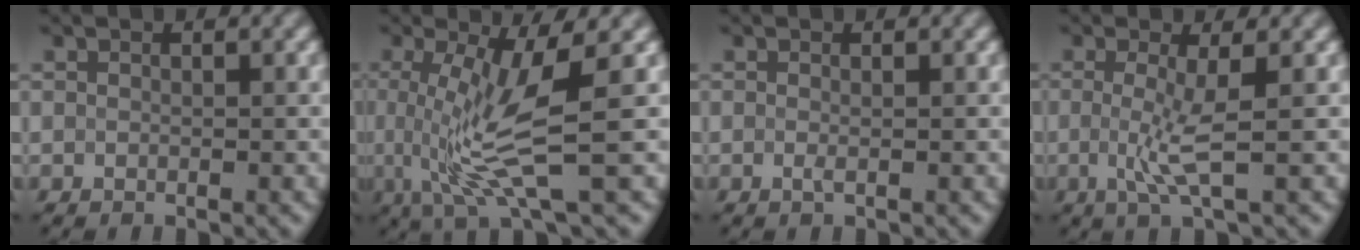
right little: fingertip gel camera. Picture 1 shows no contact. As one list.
[{"total": 6.5, "force": [-0.1, 1.3, 6.4], "torque": [-0.120, -0.004, 0.001]}, {"total": 0.7, "force": [-0.1, 0.2, 0.7], "torque": [-0.012, -0.002, -0.005]}, {"total": 3.0, "force": [-0.5, 0.4, 2.9], "torque": [-0.059, -0.005, -0.008]}]